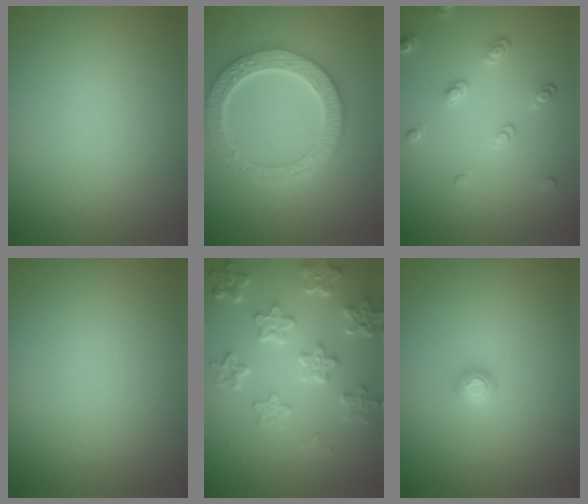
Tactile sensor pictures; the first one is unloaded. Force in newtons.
{"total": 6.4, "press": 5.0, "slide": 3.9}
{"total": 2.2, "press": 1.4, "slide": 1.7}
{"total": 0.0}
{"total": 6.2, "press": 4.8, "slide": 4.0}
{"total": 1.2, "press": 1.1, "slide": 0.3}